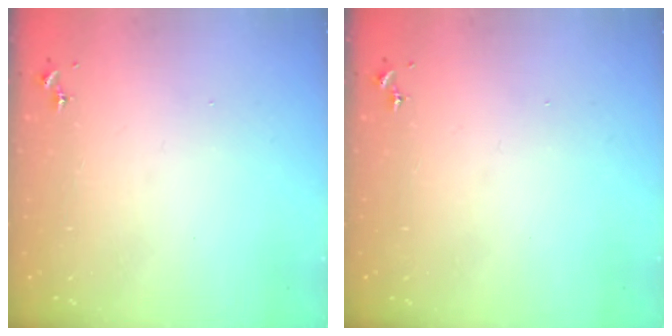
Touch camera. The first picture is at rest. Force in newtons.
{"total": 0.0}